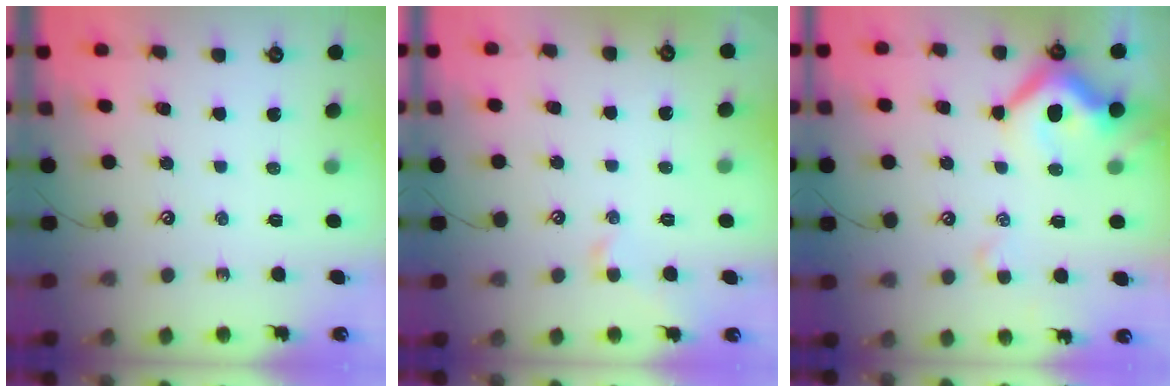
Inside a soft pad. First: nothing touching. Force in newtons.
{"total": 1.0, "press": 0.9, "slide": 0.4}
{"total": 10.5, "press": 10.3, "slide": 1.7}